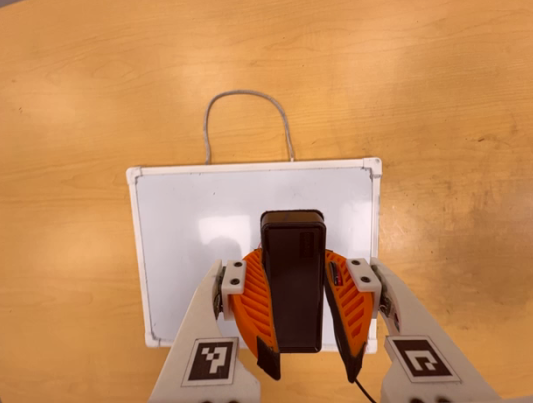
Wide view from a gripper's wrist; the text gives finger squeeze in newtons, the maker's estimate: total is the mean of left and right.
{"total": 10.8, "left": 9.2, "right": 12.5}